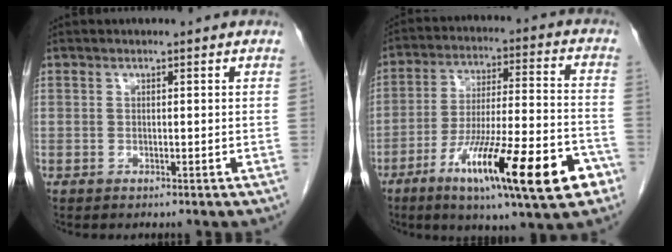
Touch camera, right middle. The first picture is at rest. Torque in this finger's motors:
{"motor_torque": [1.14, -0.99, 0.48, 0.21]}